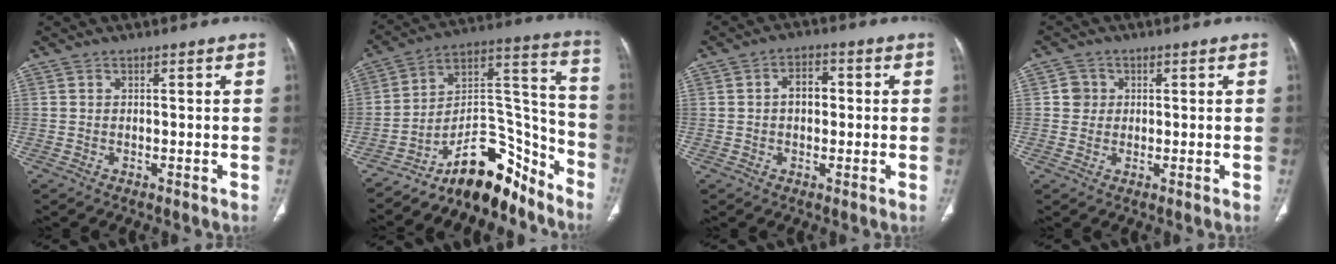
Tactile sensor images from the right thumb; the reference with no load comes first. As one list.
[{"total": 18.8, "force": [-14.5, 7.8, 9.1], "torque": [-0.088, 0.143, -0.239]}, {"total": 4.8, "force": [0.3, 3.4, 3.5], "torque": [-0.044, 0.014, 0.001]}, {"total": 2.9, "force": [0.5, 2.8, 0.5], "torque": [0.011, 0.003, 0.006]}]